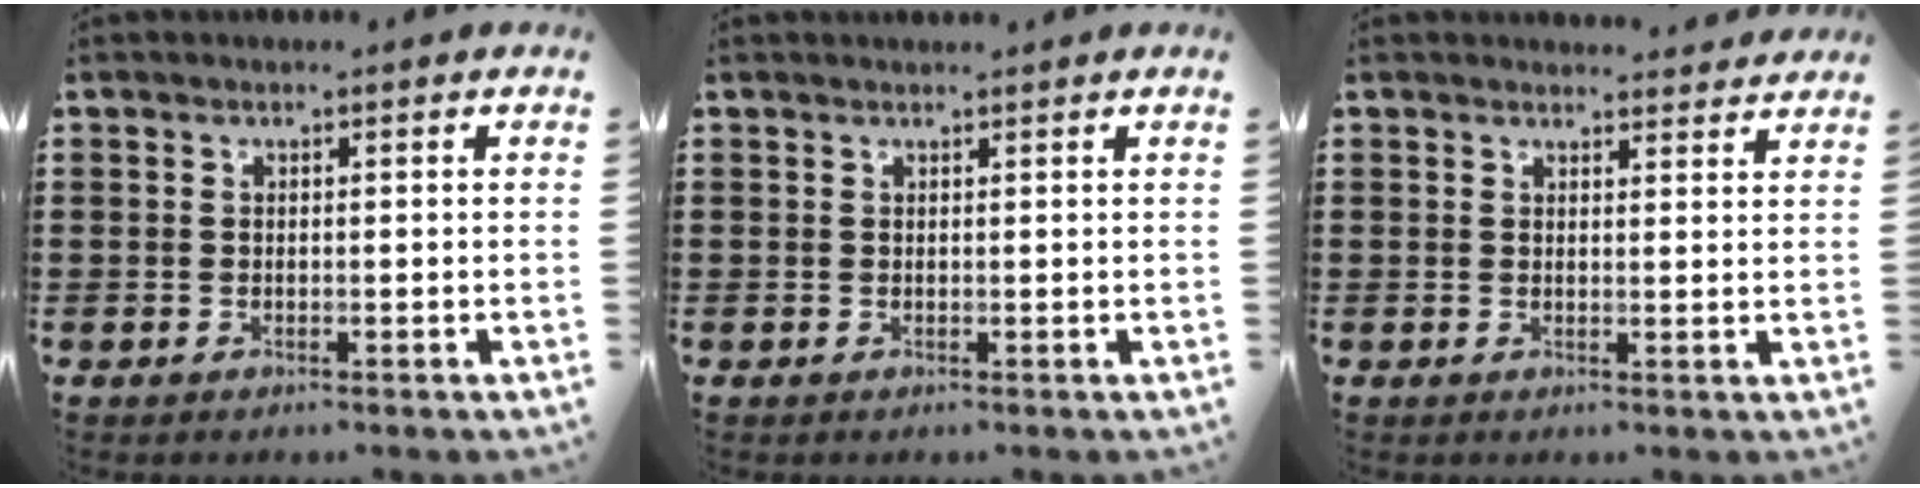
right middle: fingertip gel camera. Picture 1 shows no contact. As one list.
[{"total": 0.7, "force": [0.6, -0.1, 0.0], "torque": [-0.002, -0.002, 0.012]}, {"total": 2.1, "force": [2.1, 0.3, 0.0], "torque": [0.003, -0.004, 0.039]}]